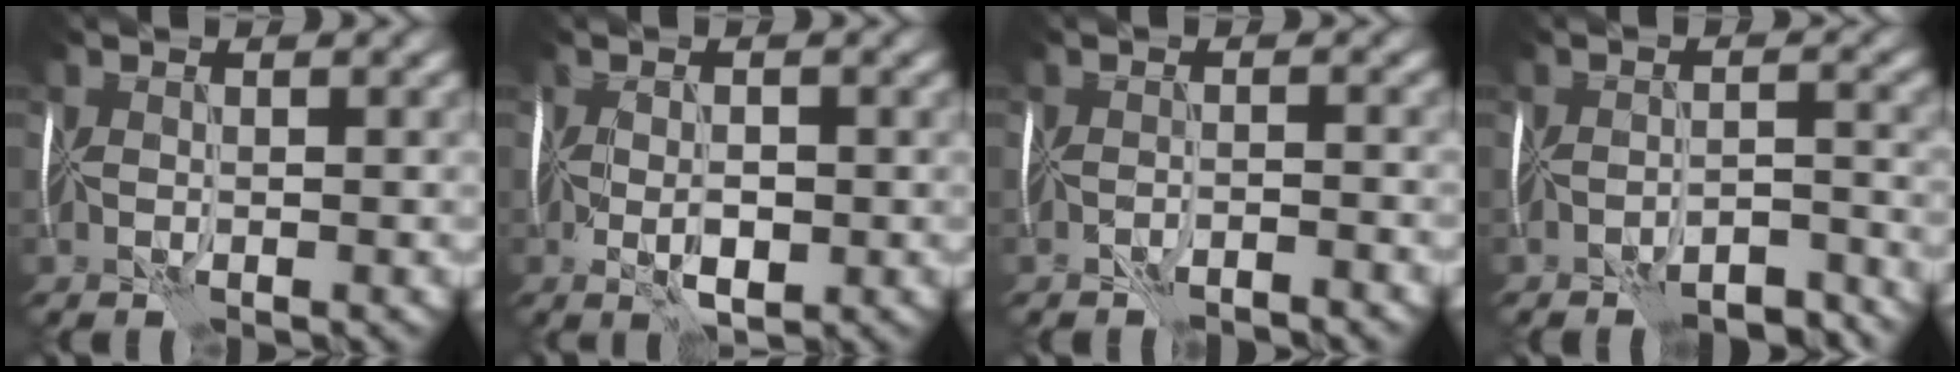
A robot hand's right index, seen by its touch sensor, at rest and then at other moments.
{"total": 2.4, "force": [-0.6, 1.0, 2.1], "torque": [-0.038, -0.001, -0.014]}
{"total": 2.2, "force": [-2.1, -0.6, 0.0], "torque": [0.002, 0.005, -0.039]}
{"total": 5.5, "force": [-5.2, 0.8, 1.8], "torque": [-0.026, 0.005, -0.067]}